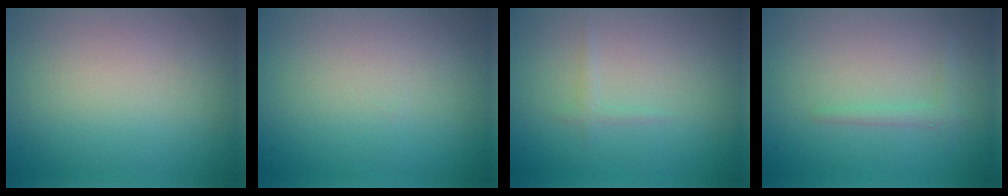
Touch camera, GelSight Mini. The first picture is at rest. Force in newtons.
{"total": 0.0}
{"total": 0.7, "press": 0.7, "slide": 0.1}
{"total": 1.1, "press": 1.1, "slide": 0.1}